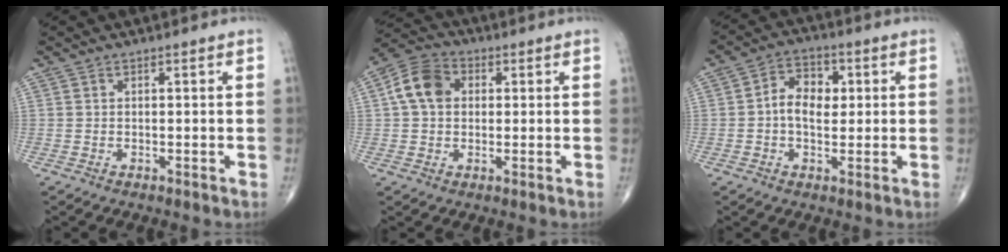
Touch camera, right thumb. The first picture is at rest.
{"total": 8.3, "force": [1.4, 6.3, 5.3], "torque": [-0.093, 0.018, 0.015]}
{"total": 7.4, "force": [0.4, 4.9, 5.4], "torque": [-0.078, 0.015, -0.001]}